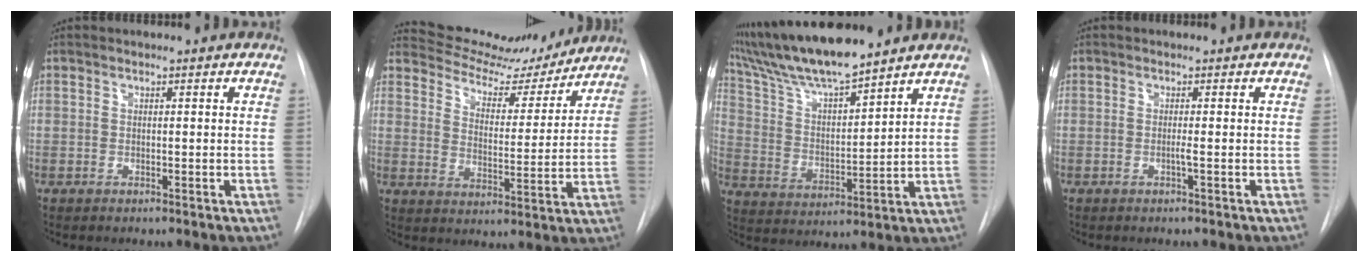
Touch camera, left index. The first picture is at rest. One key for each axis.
{"total": 13.3, "fx": 12.8, "fy": 3.0, "fz": 2.3, "tx": -0.032, "ty": -0.015, "tz": 0.182}
{"total": 12.4, "fx": 11.0, "fy": 0.3, "fz": 5.7, "tx": -0.113, "ty": 0.003, "tz": 0.208}
{"total": 0.7, "fx": -0.5, "fy": -0.1, "fz": 0.5, "tx": 0.000, "ty": -0.002, "tz": -0.014}